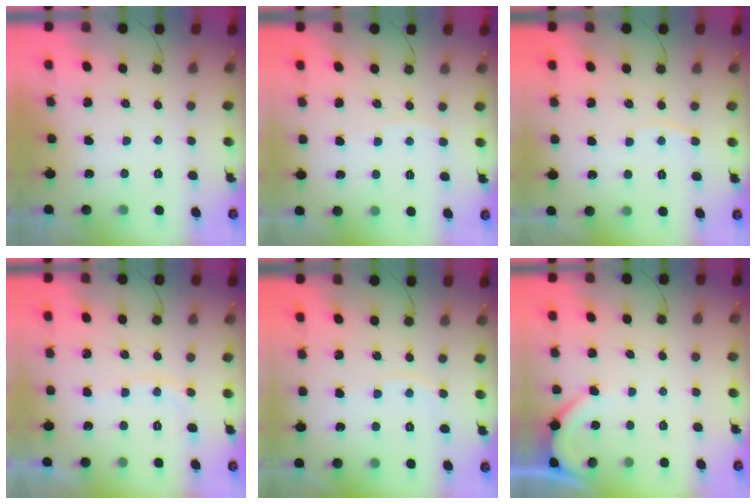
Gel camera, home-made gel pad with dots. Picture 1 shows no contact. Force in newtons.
{"total": 3.4, "press": 3.4, "slide": 0.1}
{"total": 3.6, "press": 3.6, "slide": 0.5}
{"total": 5.9, "press": 5.8, "slide": 0.9}
{"total": 2.9, "press": 2.8, "slide": 0.4}
{"total": 3.5, "press": 3.5, "slide": 0.5}